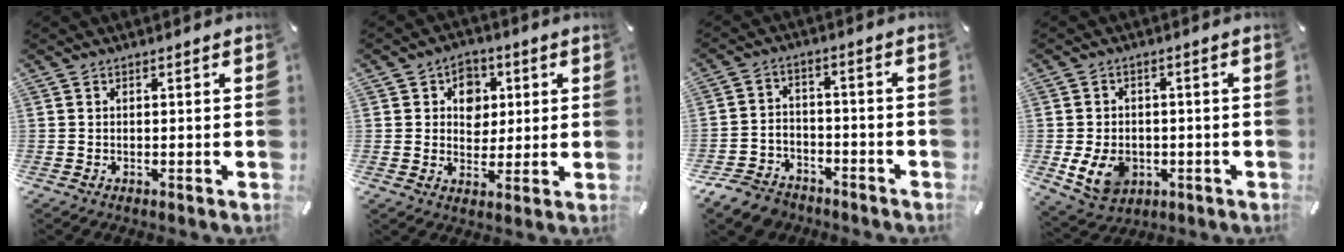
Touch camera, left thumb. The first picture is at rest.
{"total": 7.1, "force": [1.7, 6.4, 2.7], "torque": [-0.025, -0.005, 0.024]}
{"total": 7.8, "force": [-5.9, 4.6, 2.0], "torque": [-0.043, 0.028, -0.114]}
{"total": 8.8, "force": [-2.1, 7.0, 4.9], "torque": [-0.099, 0.008, -0.035]}